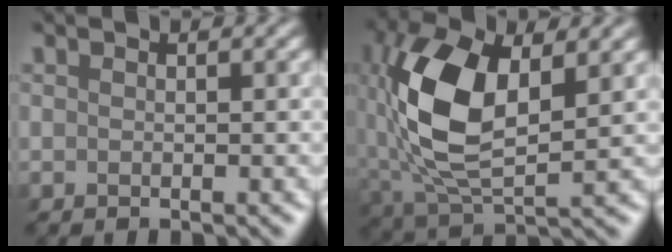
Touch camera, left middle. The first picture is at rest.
{"total": 10.0, "force": [0.9, 5.1, 8.5], "torque": [-0.205, 0.003, 0.015]}